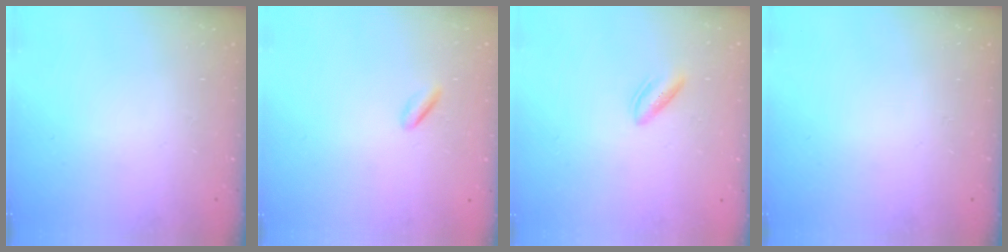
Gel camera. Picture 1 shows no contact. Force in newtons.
{"total": 1.1, "press": 0.8, "slide": 0.7}
{"total": 3.7, "press": 3.5, "slide": 1.1}
{"total": 0.0}